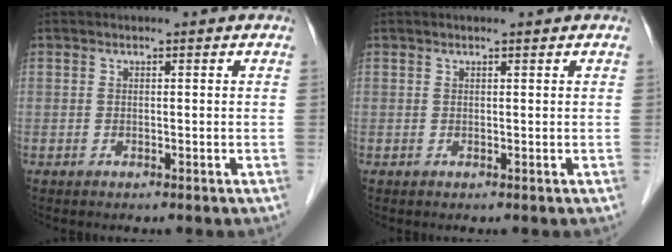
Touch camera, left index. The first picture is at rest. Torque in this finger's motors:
{"motor_torque": [0.20, -0.14, 0.02, 0.00]}